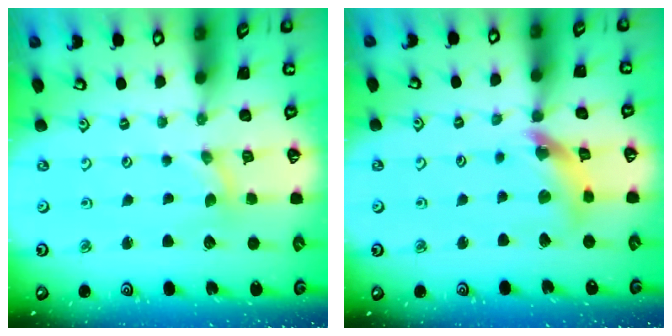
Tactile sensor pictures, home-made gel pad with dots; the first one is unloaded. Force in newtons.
{"total": 12.1, "press": 12.0, "slide": 1.3}